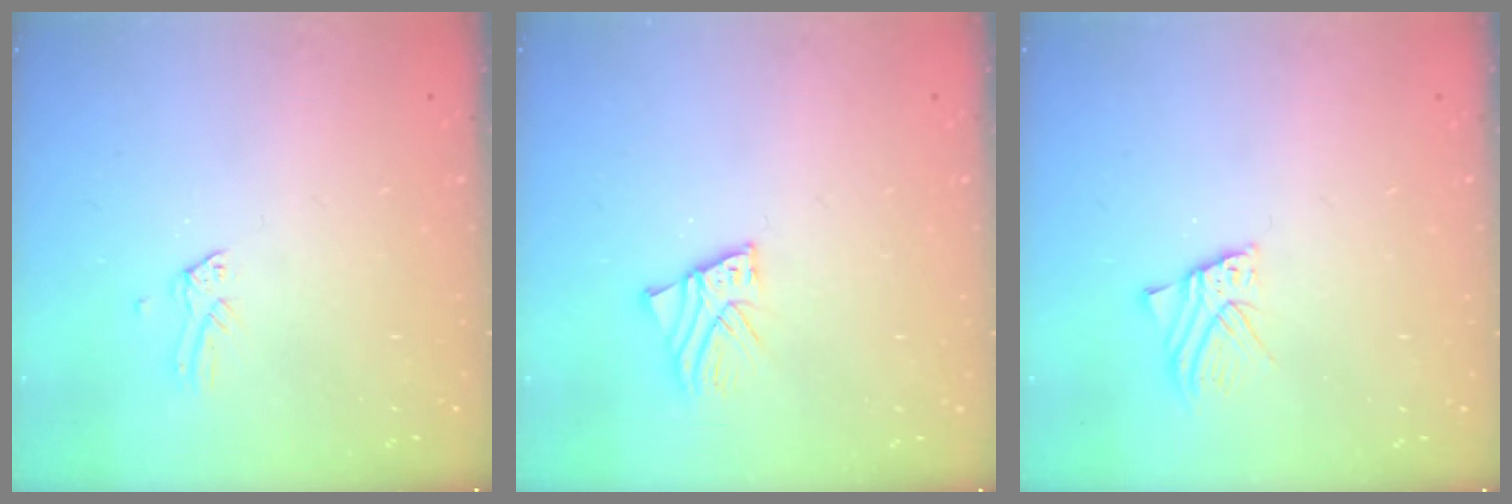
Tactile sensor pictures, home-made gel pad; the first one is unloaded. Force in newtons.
{"total": 2.5, "press": 2.5, "slide": 0.1}
{"total": 2.6, "press": 2.6, "slide": 0.2}